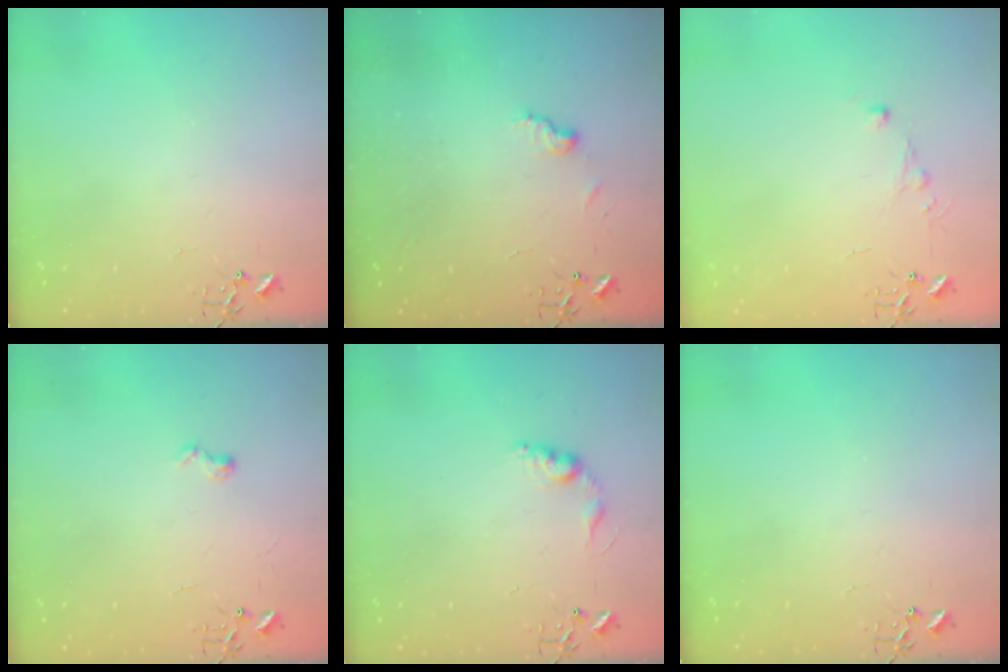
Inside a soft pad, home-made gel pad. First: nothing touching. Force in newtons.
{"total": 6.7, "press": 6.6, "slide": 0.7}
{"total": 4.4, "press": 4.4, "slide": 0.5}
{"total": 6.0, "press": 6.0, "slide": 0.7}
{"total": 8.6, "press": 8.6, "slide": 0.4}
{"total": 0.0}